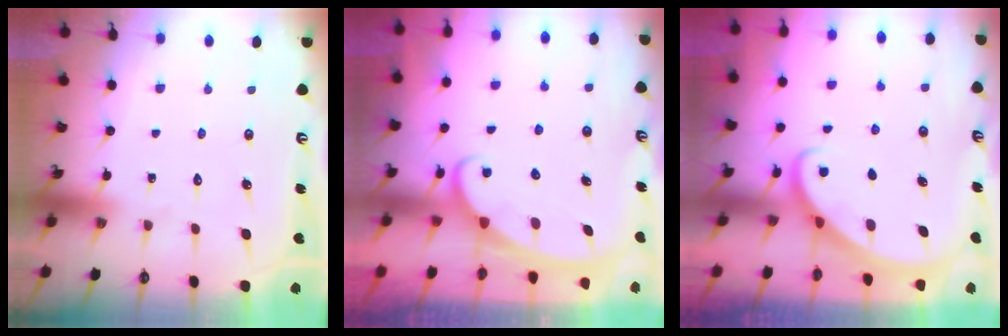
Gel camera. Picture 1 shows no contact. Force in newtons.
{"total": 2.5, "press": 2.5, "slide": 0.4}
{"total": 2.8, "press": 2.8, "slide": 0.2}